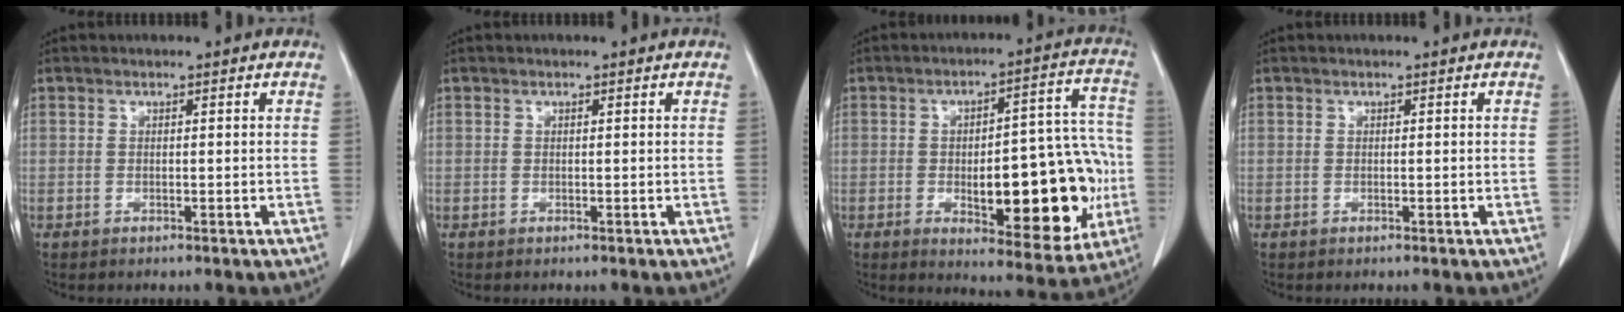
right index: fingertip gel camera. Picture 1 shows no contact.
{"total": 0.0}
{"total": 20.0, "force": [-4.1, 7.0, 18.3], "torque": [-0.202, 0.028, -0.035]}
{"total": 0.0}